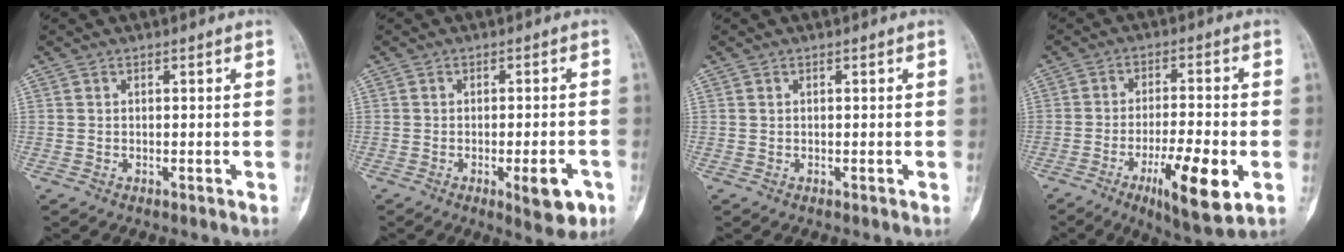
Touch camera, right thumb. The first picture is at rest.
{"total": 7.0, "force": [-2.9, 2.2, 6.0], "torque": [-0.066, 0.003, -0.034]}
{"total": 0.0}
{"total": 13.0, "force": [-4.7, 3.1, 11.8], "torque": [-0.190, 0.001, -0.073]}